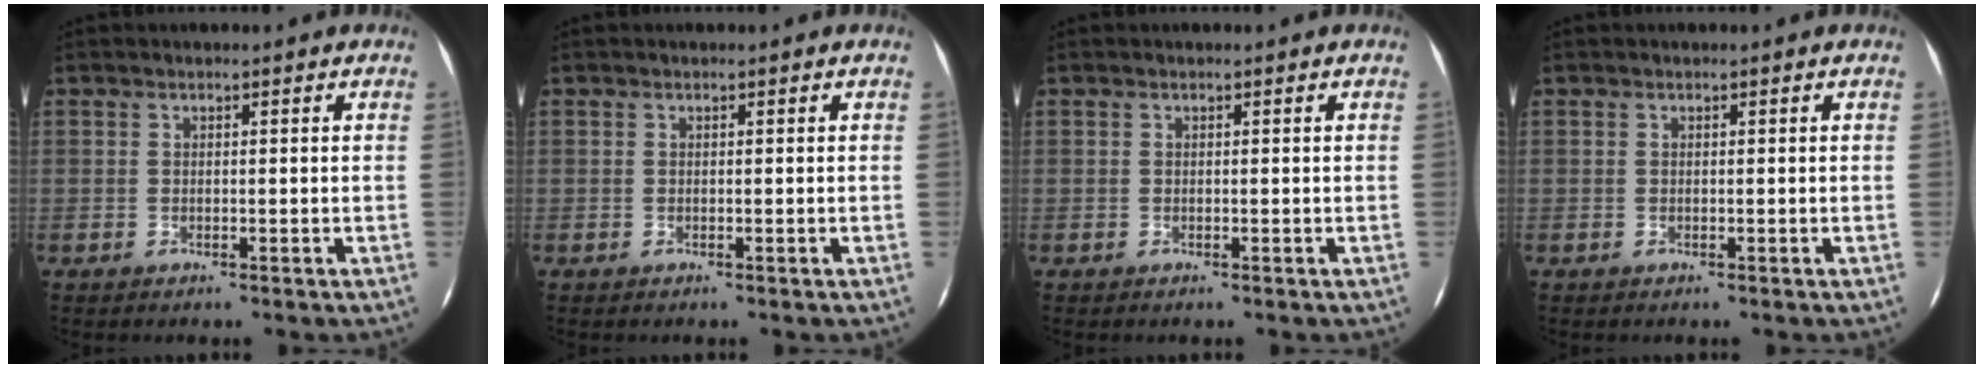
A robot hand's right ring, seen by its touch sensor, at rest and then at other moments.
{"total": 0.0}
{"total": 0.0}
{"total": 0.0}